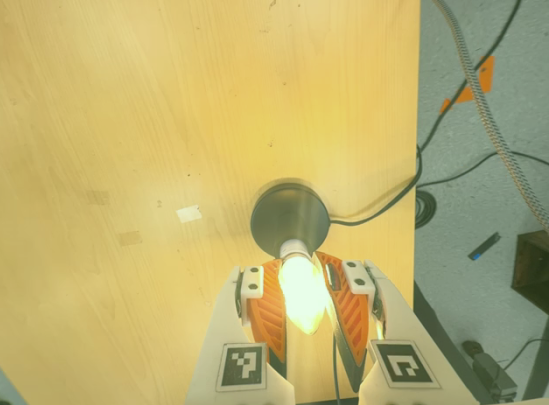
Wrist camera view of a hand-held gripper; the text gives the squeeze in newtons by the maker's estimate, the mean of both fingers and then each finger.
{"total": 21.8, "left": 19.2, "right": 24.5}